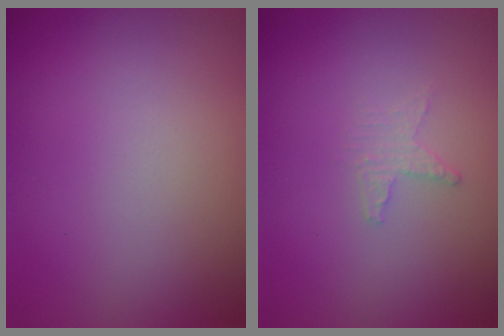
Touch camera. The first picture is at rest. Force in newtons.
{"total": 1.2, "press": 1.2, "slide": 0.4}